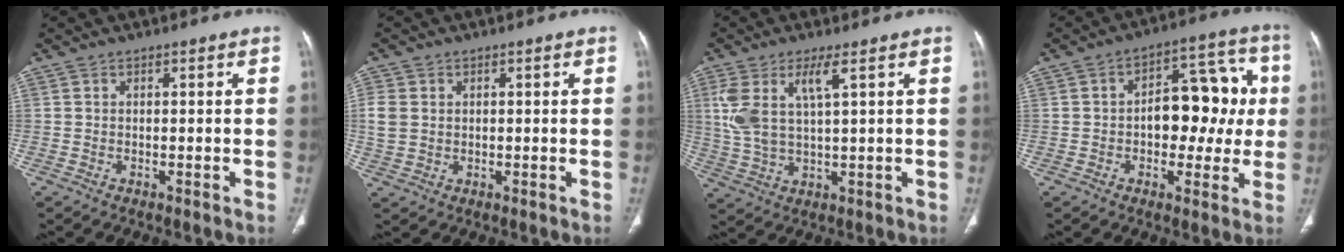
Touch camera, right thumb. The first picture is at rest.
{"total": 4.4, "force": [0.6, 3.6, 2.5], "torque": [-0.057, 0.004, 0.017]}
{"total": 8.7, "force": [3.2, 2.8, 7.6], "torque": [-0.183, -0.007, 0.072]}
{"total": 14.9, "force": [0.1, 9.0, 11.9], "torque": [-0.101, 0.043, -0.001]}